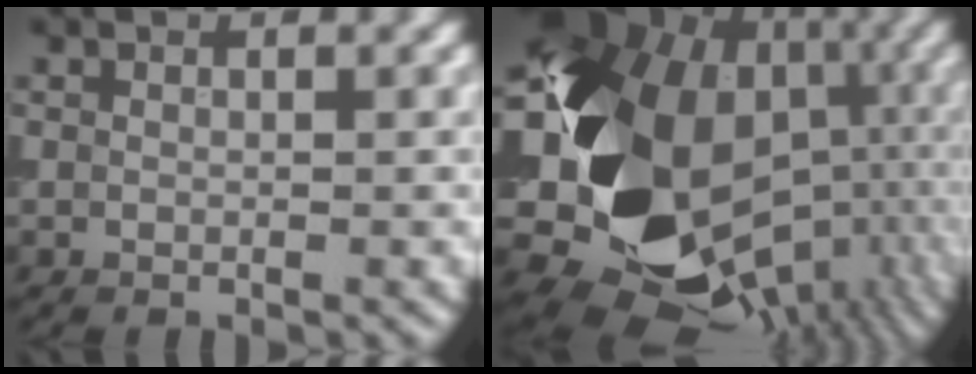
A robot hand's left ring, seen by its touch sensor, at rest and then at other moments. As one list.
[{"total": 19.1, "force": [-1.4, 15.6, 10.9], "torque": [-0.207, -0.046, 0.011]}]